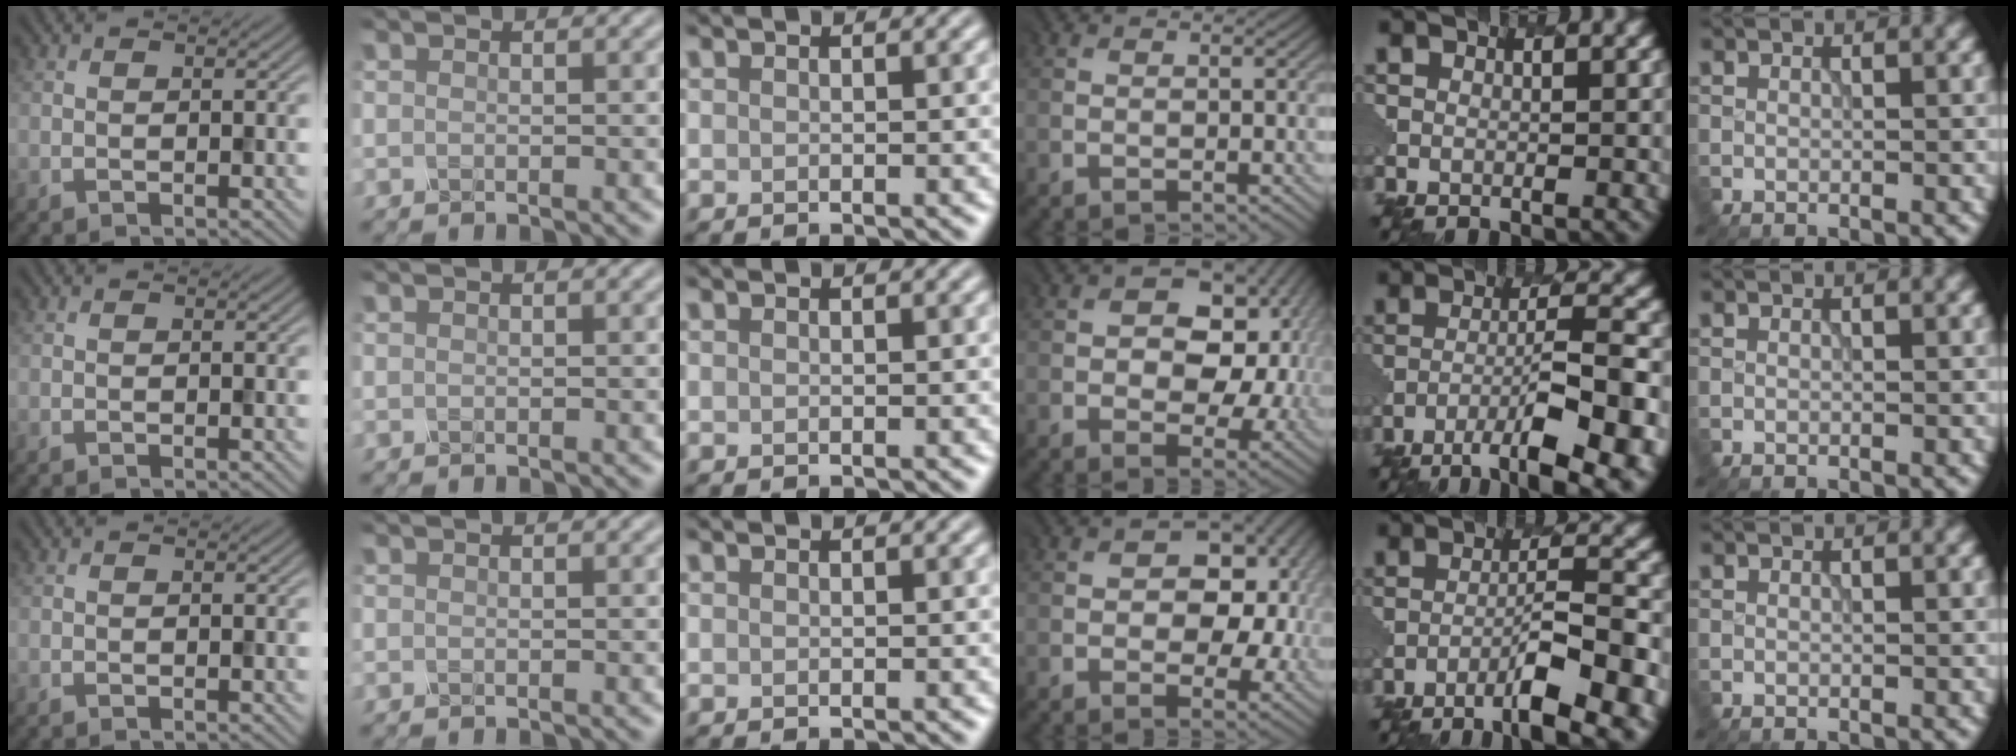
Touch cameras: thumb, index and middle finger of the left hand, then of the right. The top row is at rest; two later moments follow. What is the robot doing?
{"motion": "dispense", "object": "pipette"}